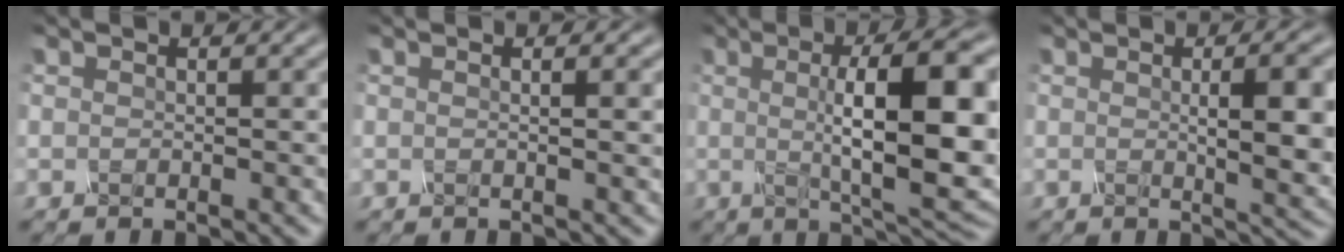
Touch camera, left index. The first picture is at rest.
{"total": 2.6, "force": [0.4, 1.0, 2.4], "torque": [-0.018, 0.006, -0.011]}
{"total": 13.2, "force": [0.8, 3.6, 12.7], "torque": [-0.162, 0.007, 0.011]}
{"total": 7.4, "force": [0.6, 2.1, 7.1], "torque": [-0.077, 0.004, 0.010]}